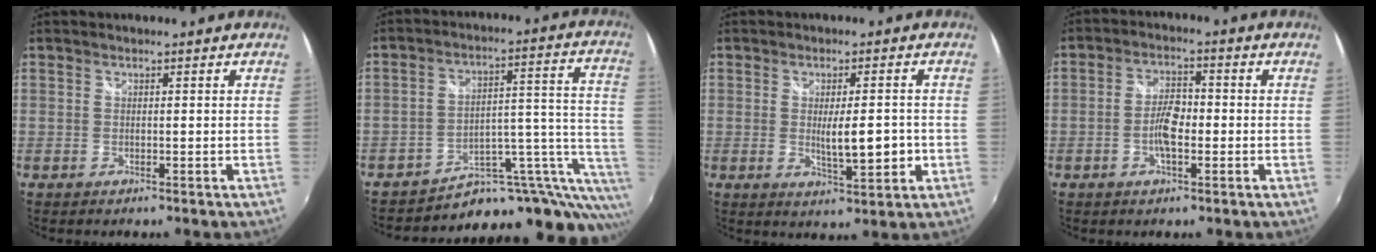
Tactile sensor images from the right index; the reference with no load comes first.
{"total": 19.9, "force": [-15.4, 7.5, 10.0], "torque": [-0.097, 0.022, -0.215]}
{"total": 6.9, "force": [-0.8, 1.6, 6.7], "torque": [-0.108, -0.011, -0.003]}
{"total": 5.1, "force": [-1.2, 2.2, 4.4], "torque": [-0.086, 0.011, -0.021]}